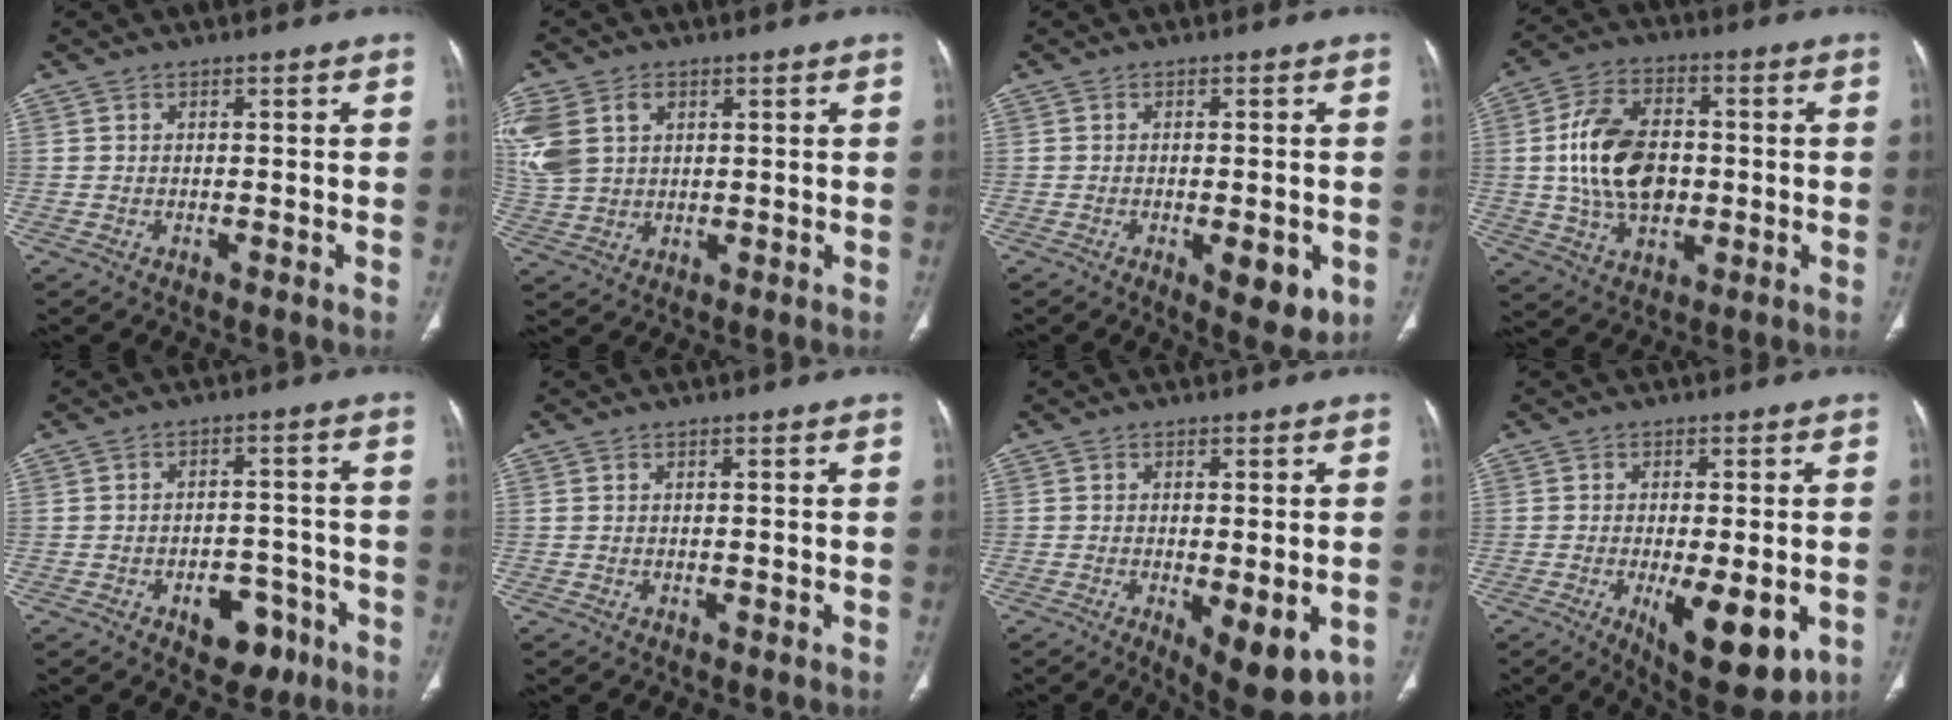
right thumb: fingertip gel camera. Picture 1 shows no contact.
{"total": 11.6, "force": [3.9, 8.5, 6.9], "torque": [-0.165, 0.008, 0.087]}
{"total": 7.2, "force": [-2.2, 2.8, 6.2], "torque": [-0.069, -0.010, -0.022]}
{"total": 15.4, "force": [0.1, 10.3, 11.5], "torque": [-0.192, 0.014, 0.007]}
{"total": 5.5, "force": [-2.8, 3.5, 3.2], "torque": [-0.018, 0.020, -0.034]}
{"total": 0.0}
{"total": 9.9, "force": [-3.6, 3.7, 8.5], "torque": [-0.107, -0.016, -0.045]}
{"total": 13.1, "force": [-4.0, 5.0, 11.5], "torque": [-0.154, -0.019, -0.045]}